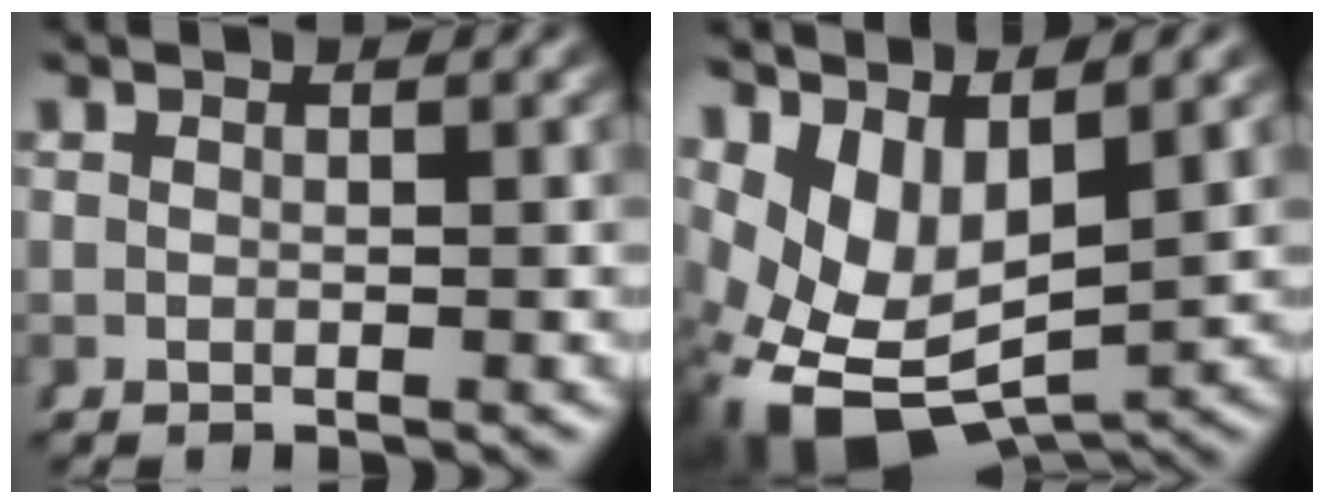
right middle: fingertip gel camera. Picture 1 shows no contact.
{"total": 12.0, "force": [-2.1, 9.1, 7.6], "torque": [-0.187, -0.061, -0.012]}